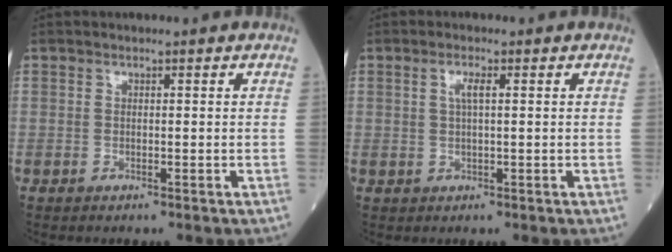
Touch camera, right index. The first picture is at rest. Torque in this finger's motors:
{"motor_torque": [0.09, 0.00, 0.03, 0.03]}